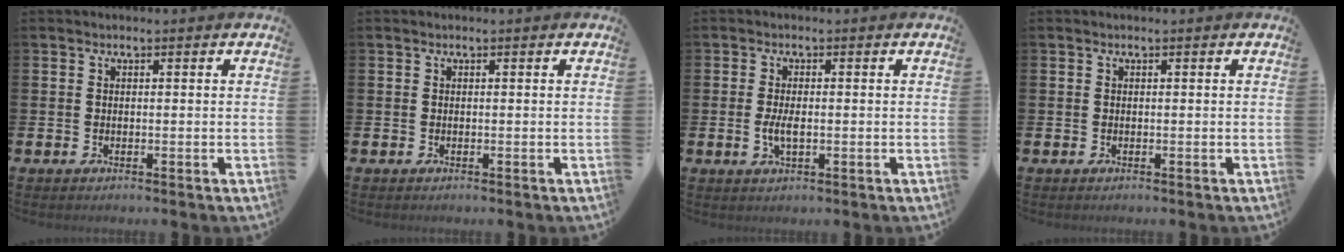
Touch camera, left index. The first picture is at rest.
{"total": 0.0}
{"total": 2.8, "force": [-0.2, 1.2, 2.5], "torque": [-0.042, 0.001, -0.005]}
{"total": 0.0}